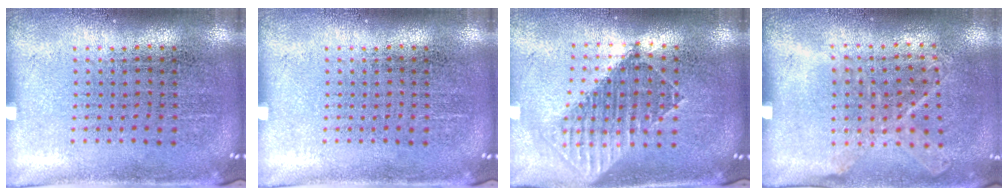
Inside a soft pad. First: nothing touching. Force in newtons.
{"total": 0.0}
{"total": 1.7, "press": 1.5, "slide": 0.9}
{"total": 1.2, "press": 1.0, "slide": 0.6}